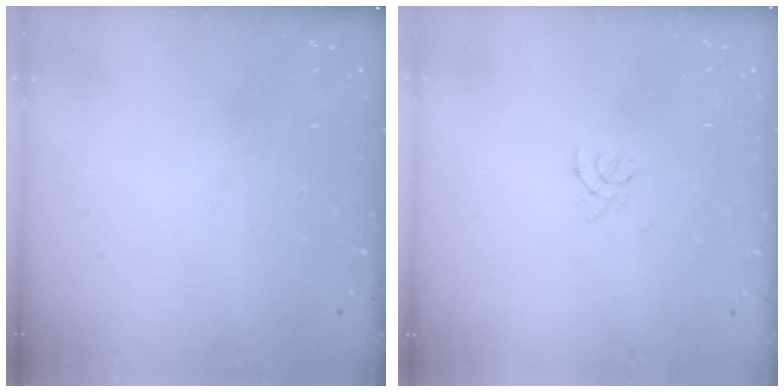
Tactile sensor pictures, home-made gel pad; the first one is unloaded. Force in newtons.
{"total": 0.8, "press": 0.7, "slide": 0.3}